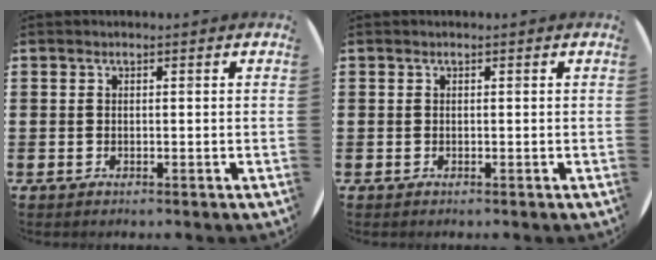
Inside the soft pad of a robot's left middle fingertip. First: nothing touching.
{"total": 0.0}